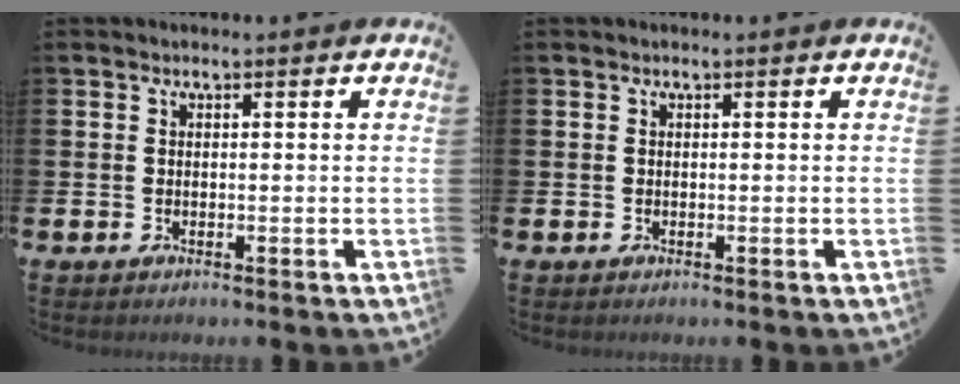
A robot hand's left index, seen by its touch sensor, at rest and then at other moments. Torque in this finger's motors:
{"motor_torque": [0.00, 0.00, 0.03, 0.00]}